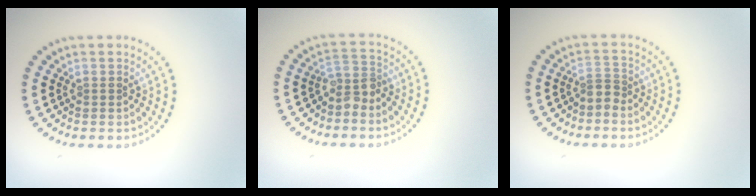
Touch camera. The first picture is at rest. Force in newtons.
{"total": 2.3, "press": 1.9, "slide": 1.4}
{"total": 1.3, "press": 0.9, "slide": 0.9}